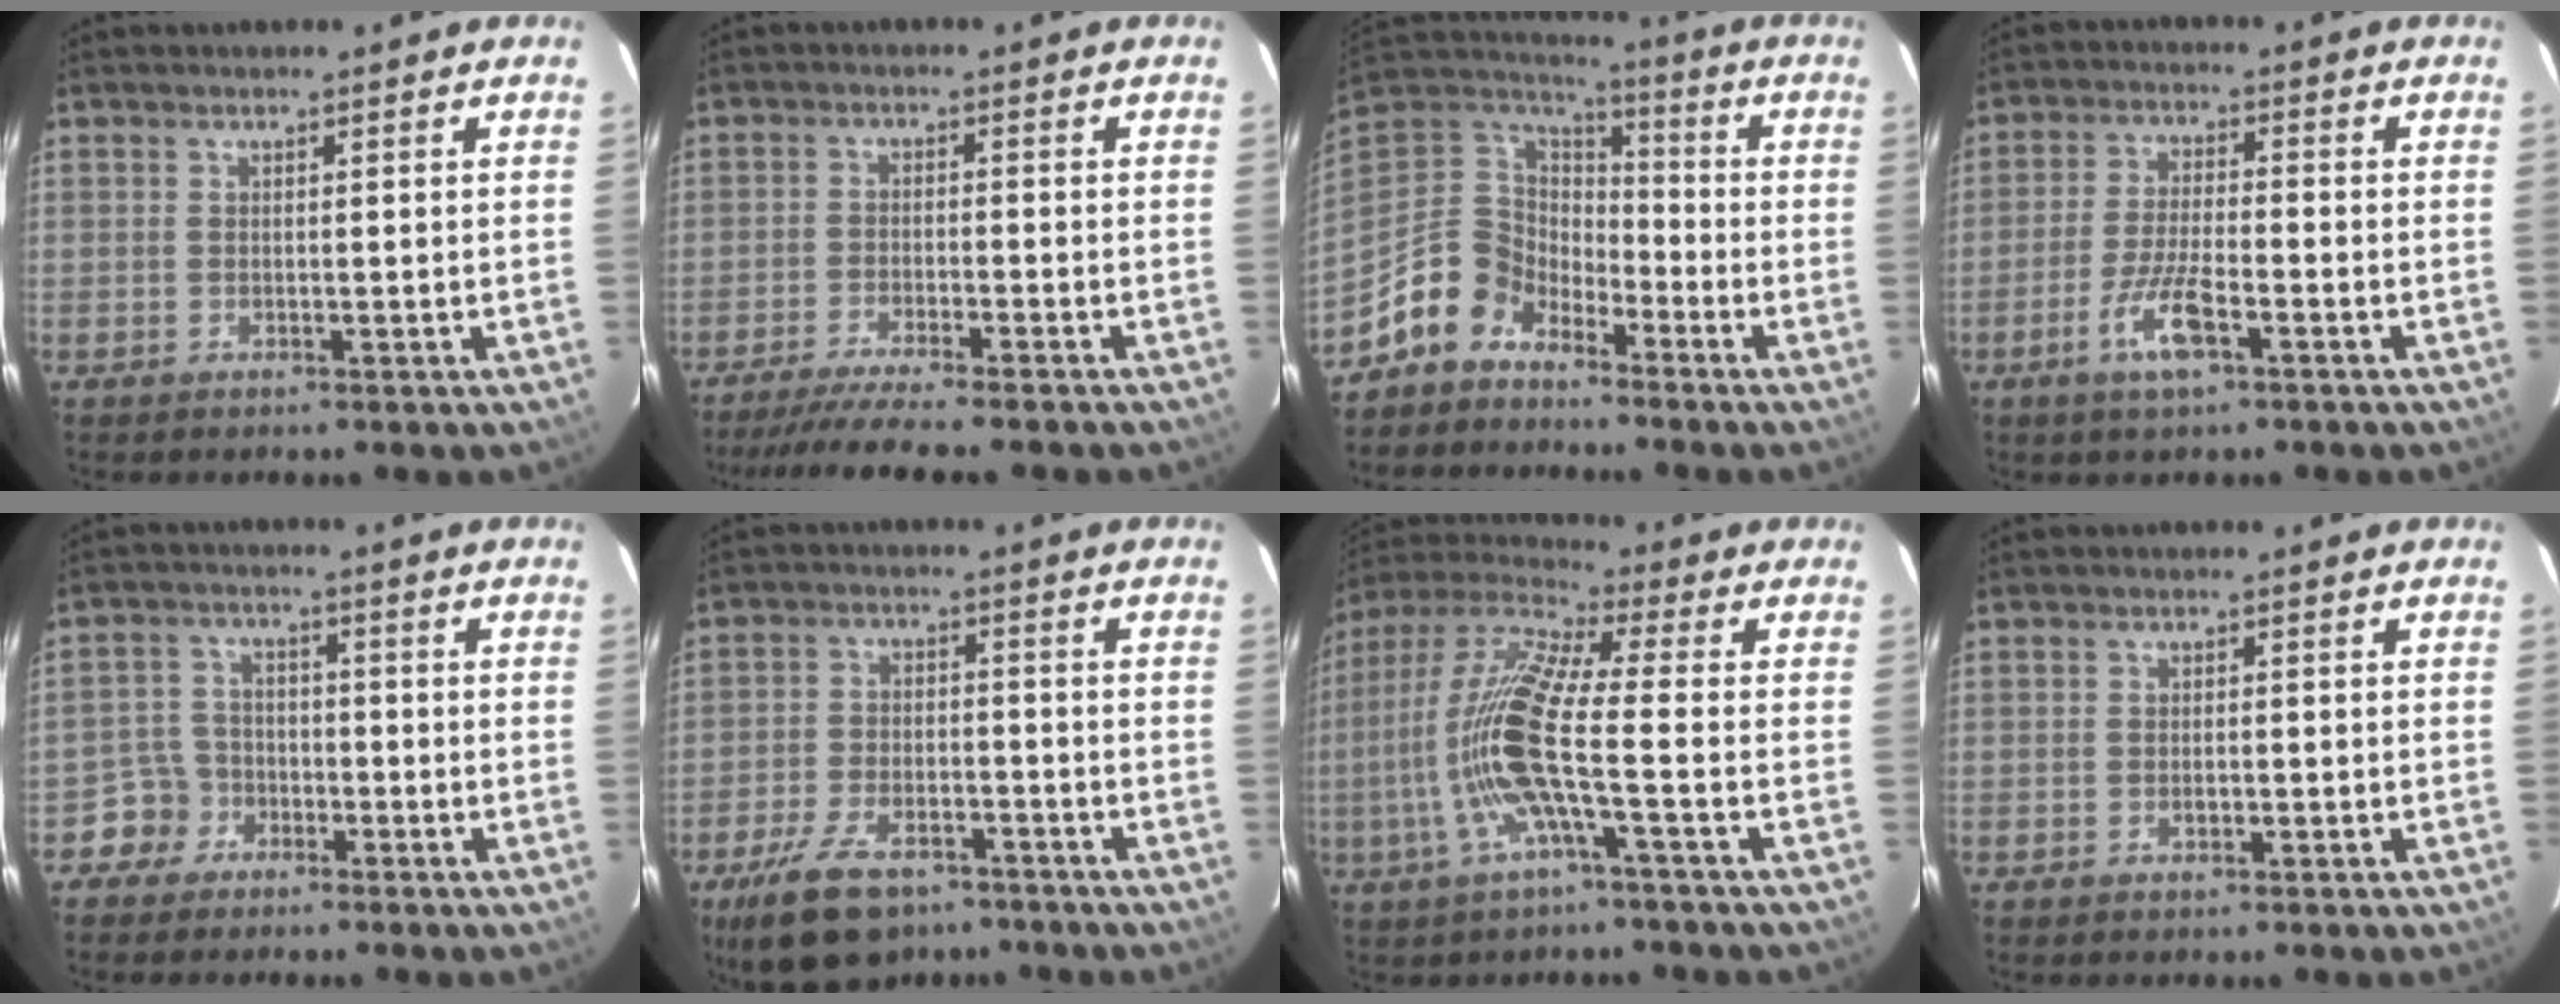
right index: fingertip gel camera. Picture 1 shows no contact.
{"total": 9.6, "force": [-8.5, -0.2, 4.4], "torque": [-0.100, -0.017, -0.140]}
{"total": 11.1, "force": [-7.8, 7.2, 3.3], "torque": [-0.086, 0.031, -0.158]}
{"total": 7.7, "force": [-4.0, 1.7, 6.4], "torque": [-0.135, -0.004, -0.076]}
{"total": 5.0, "force": [-3.1, 4.0, -0.2], "torque": [-0.006, 0.024, -0.062]}
{"total": 12.9, "force": [-8.8, 6.5, 6.9], "torque": [-0.160, -0.007, -0.149]}
{"total": 14.3, "force": [-3.1, 1.0, 14.0], "torque": [-0.280, 0.001, -0.063]}
{"total": 1.2, "force": [-0.4, 0.8, 0.7], "torque": [-0.014, 0.001, -0.005]}